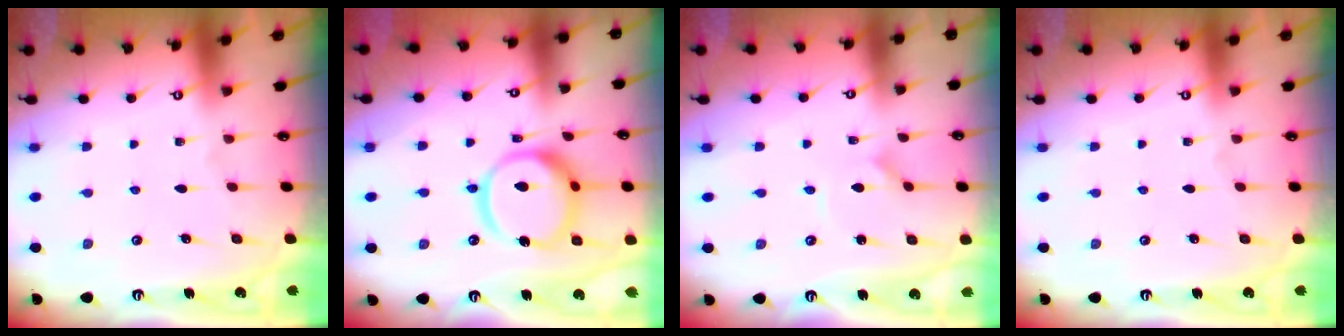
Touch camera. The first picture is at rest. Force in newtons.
{"total": 16.1, "press": 16.0, "slide": 1.9}
{"total": 0.9, "press": 0.9, "slide": 0.0}
{"total": 0.0}